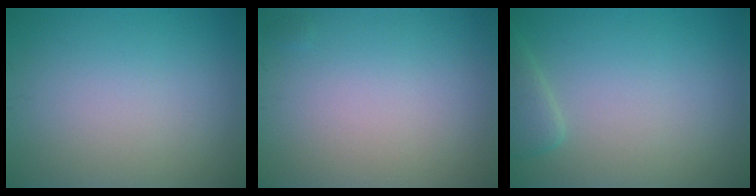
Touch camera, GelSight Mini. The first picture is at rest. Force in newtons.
{"total": 0.0}
{"total": 1.9, "press": 1.8, "slide": 0.2}